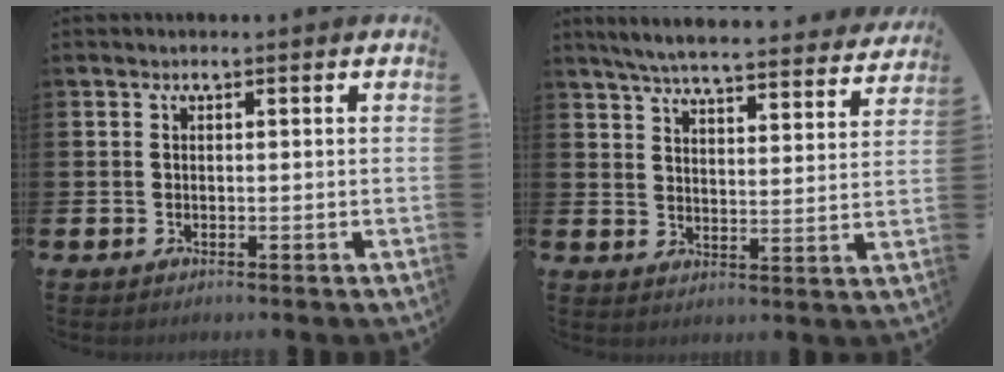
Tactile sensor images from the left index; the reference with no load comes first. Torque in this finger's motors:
{"motor_torque": [1.02, -1.12, 0.69, 0.21]}